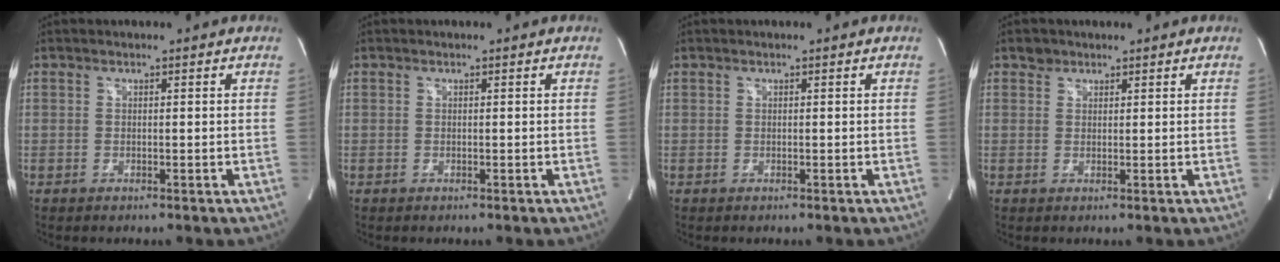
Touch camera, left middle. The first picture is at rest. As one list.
[{"total": 0.0}, {"total": 0.0}, {"total": 1.4, "force": [1.0, 1.0, 0.0], "torque": [0.006, 0.003, 0.013]}]